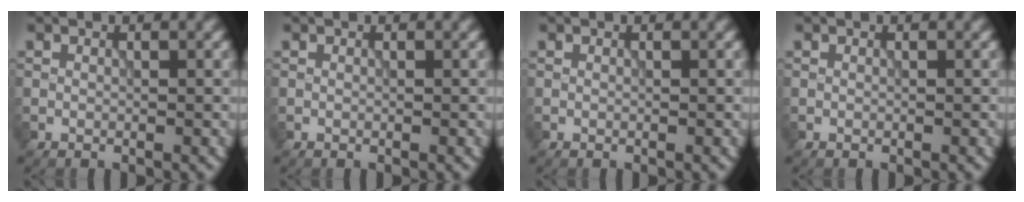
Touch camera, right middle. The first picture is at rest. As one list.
[{"total": 0.0}, {"total": 0.0}, {"total": 0.0}]